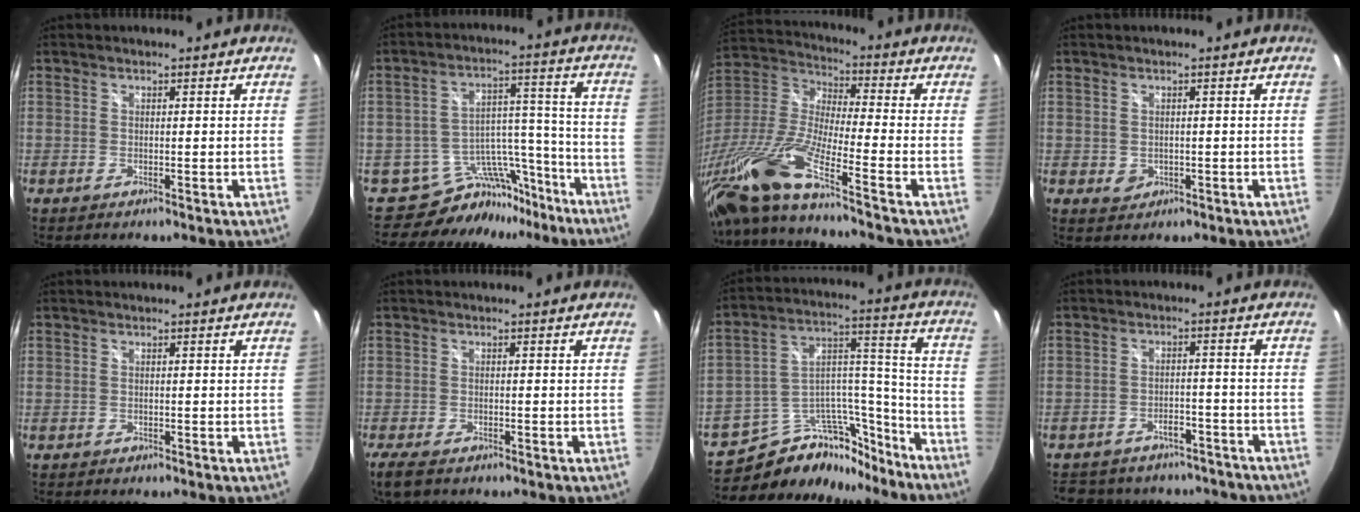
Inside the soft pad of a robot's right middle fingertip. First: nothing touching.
{"total": 11.2, "force": [-9.9, 5.2, 1.2], "torque": [-0.012, 0.066, -0.147]}
{"total": 19.4, "force": [-14.1, -0.3, 13.3], "torque": [-0.252, -0.054, -0.275]}
{"total": 2.1, "force": [-0.4, 1.8, 0.9], "torque": [-0.013, -0.002, -0.005]}
{"total": 0.0}
{"total": 4.6, "force": [-3.3, 1.7, 2.6], "torque": [-0.060, -0.017, -0.060]}
{"total": 21.0, "force": [-16.5, 9.9, 8.4], "torque": [-0.148, 0.069, -0.237]}
{"total": 15.9, "force": [-13.2, 7.1, 5.2], "torque": [-0.118, 0.024, -0.164]}